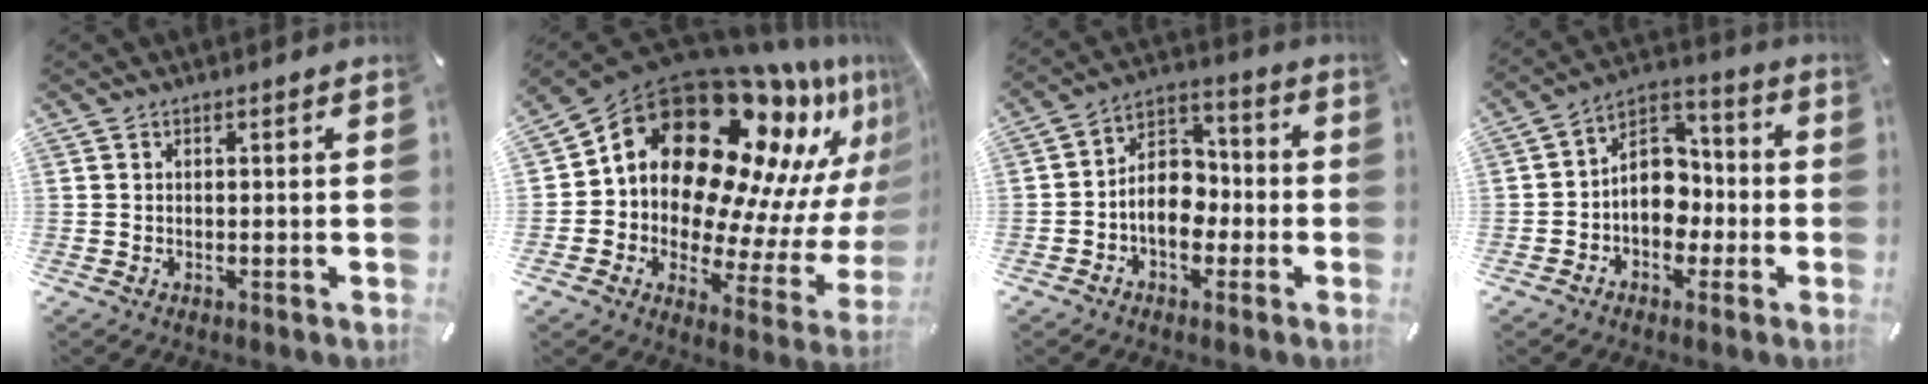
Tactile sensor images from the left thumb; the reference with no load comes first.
{"total": 23.0, "force": [12.6, 14.2, 13.0], "torque": [-0.198, -0.141, 0.232]}
{"total": 9.7, "force": [-2.5, 7.6, 5.5], "torque": [-0.100, 0.015, -0.047]}
{"total": 11.7, "force": [-2.3, 9.7, 6.1], "torque": [-0.104, 0.013, -0.039]}